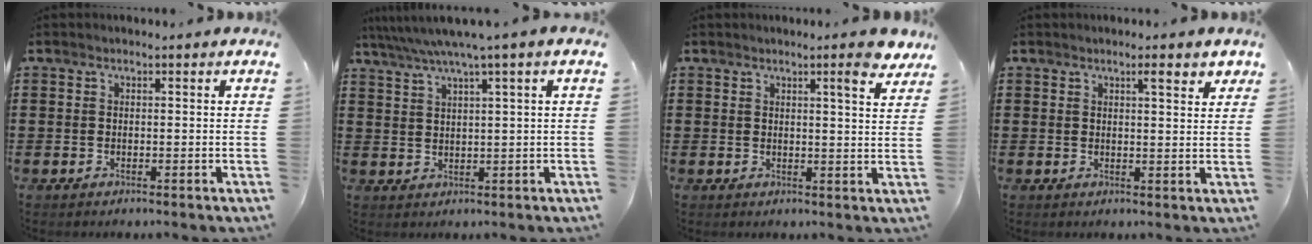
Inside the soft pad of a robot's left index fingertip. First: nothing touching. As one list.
[{"total": 4.0, "force": [2.3, -0.4, 3.2], "torque": [-0.069, -0.007, 0.036]}, {"total": 4.2, "force": [3.3, -0.1, 2.7], "torque": [-0.046, -0.014, 0.052]}, {"total": 3.0, "force": [2.1, 0.4, 2.1], "torque": [-0.029, -0.003, 0.032]}]